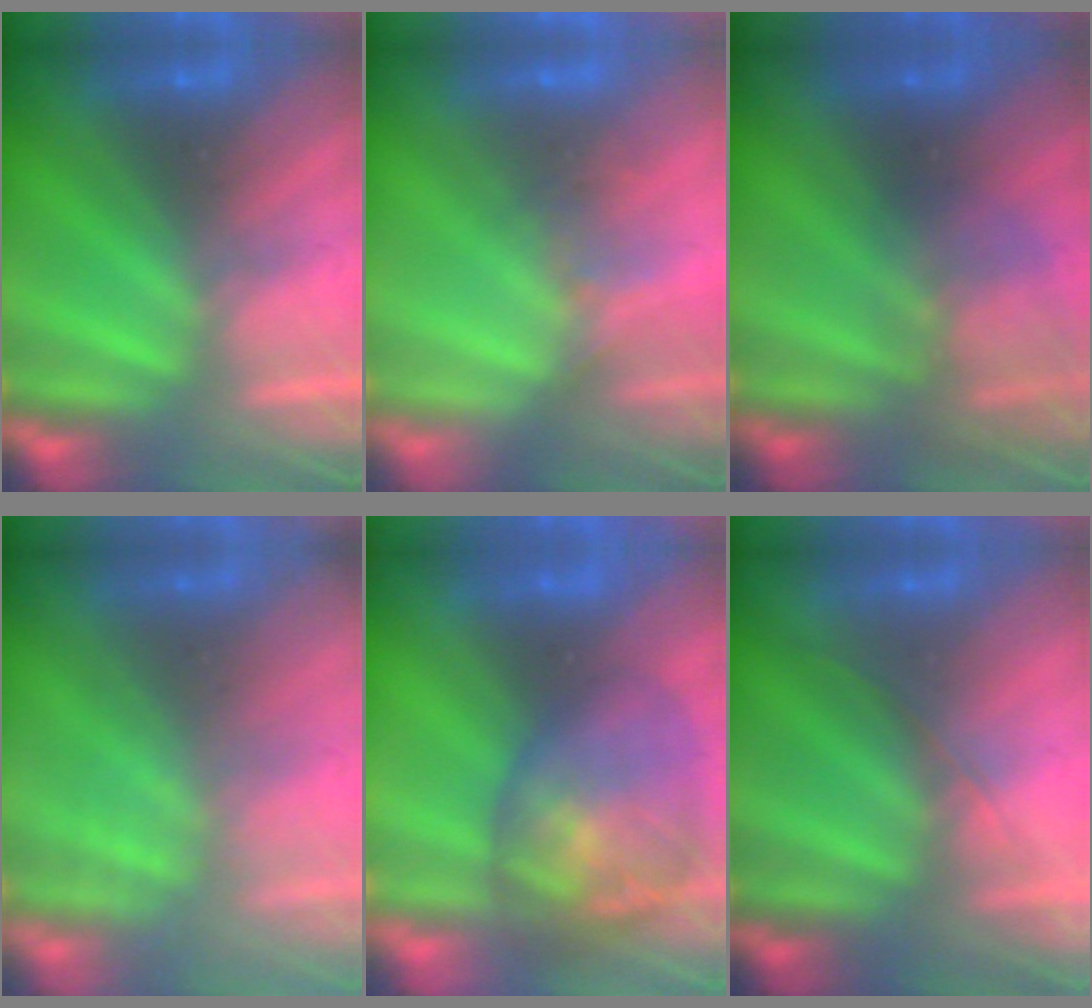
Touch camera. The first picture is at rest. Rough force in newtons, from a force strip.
{"total": 2.6}
{"total": 2.1}
{"total": 2.8}
{"total": 7.8}
{"total": 1.5}